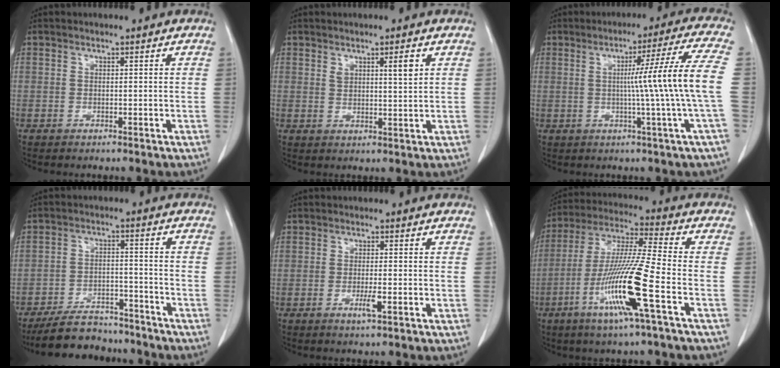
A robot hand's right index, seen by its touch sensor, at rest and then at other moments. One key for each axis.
{"total": 3.3, "fx": 1.6, "fy": 0.5, "fz": 2.8, "tx": -0.043, "ty": -0.004, "tz": 0.026}
{"total": 11.7, "fx": -0.3, "fy": -3.2, "fz": 11.2, "tx": -0.153, "ty": -0.002, "tz": 0.001}
{"total": 10.5, "fx": -9.5, "fy": 3.7, "fz": 2.8, "tx": -0.039, "ty": 0.007, "tz": -0.150}
{"total": 2.5, "fx": -1.0, "fy": 0.1, "fz": 2.3, "tx": -0.042, "ty": -0.004, "tz": -0.016}
{"total": 15.1, "fx": -5.7, "fy": -0.9, "fz": 13.9, "tx": -0.282, "ty": -0.018, "tz": -0.112}